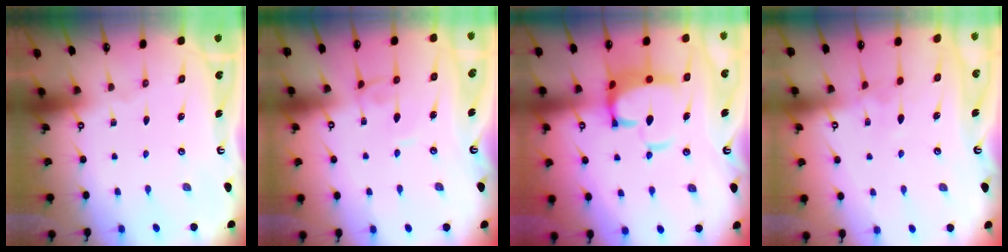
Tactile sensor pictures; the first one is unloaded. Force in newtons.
{"total": 2.0, "press": 2.0, "slide": 0.2}
{"total": 9.4, "press": 9.3, "slide": 1.3}
{"total": 3.0, "press": 2.9, "slide": 0.3}